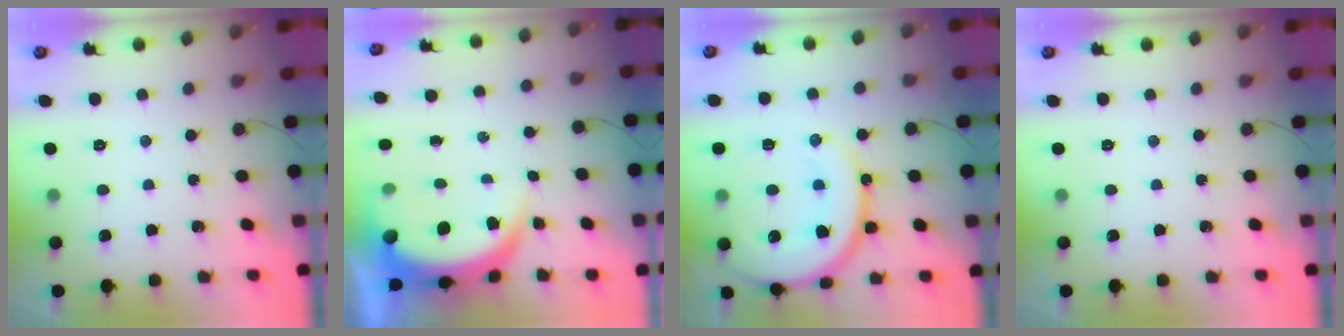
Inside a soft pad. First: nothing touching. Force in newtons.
{"total": 8.2, "press": 8.1, "slide": 1.1}
{"total": 17.8, "press": 17.7, "slide": 1.8}
{"total": 0.0}